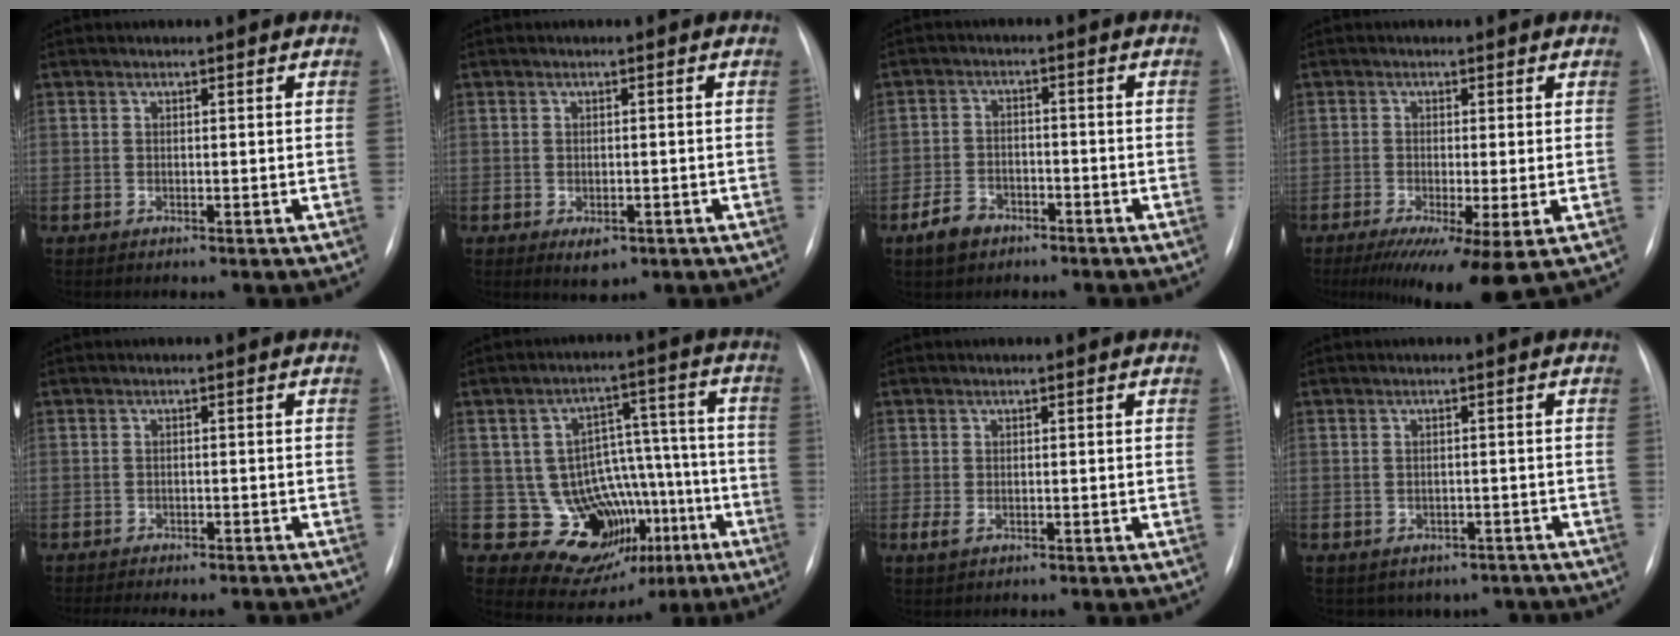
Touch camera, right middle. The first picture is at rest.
{"total": 2.7, "force": [-1.3, 1.5, 1.9], "torque": [-0.023, -0.002, -0.007]}
{"total": 5.0, "force": [-3.4, 3.1, 2.1], "torque": [-0.050, 0.002, -0.056]}
{"total": 8.8, "force": [-4.6, 0.9, 7.4], "torque": [-0.110, -0.025, -0.074]}
{"total": 8.4, "force": [-7.5, 2.4, 3.1], "torque": [-0.040, -0.002, -0.091]}
{"total": 14.2, "force": [-5.9, 10.8, 7.2], "torque": [-0.079, 0.051, -0.067]}
{"total": 1.7, "force": [-0.6, 1.0, 1.2], "torque": [-0.027, -0.003, -0.005]}
{"total": 6.6, "force": [-5.0, 4.2, 0.9], "torque": [0.003, 0.019, -0.055]}